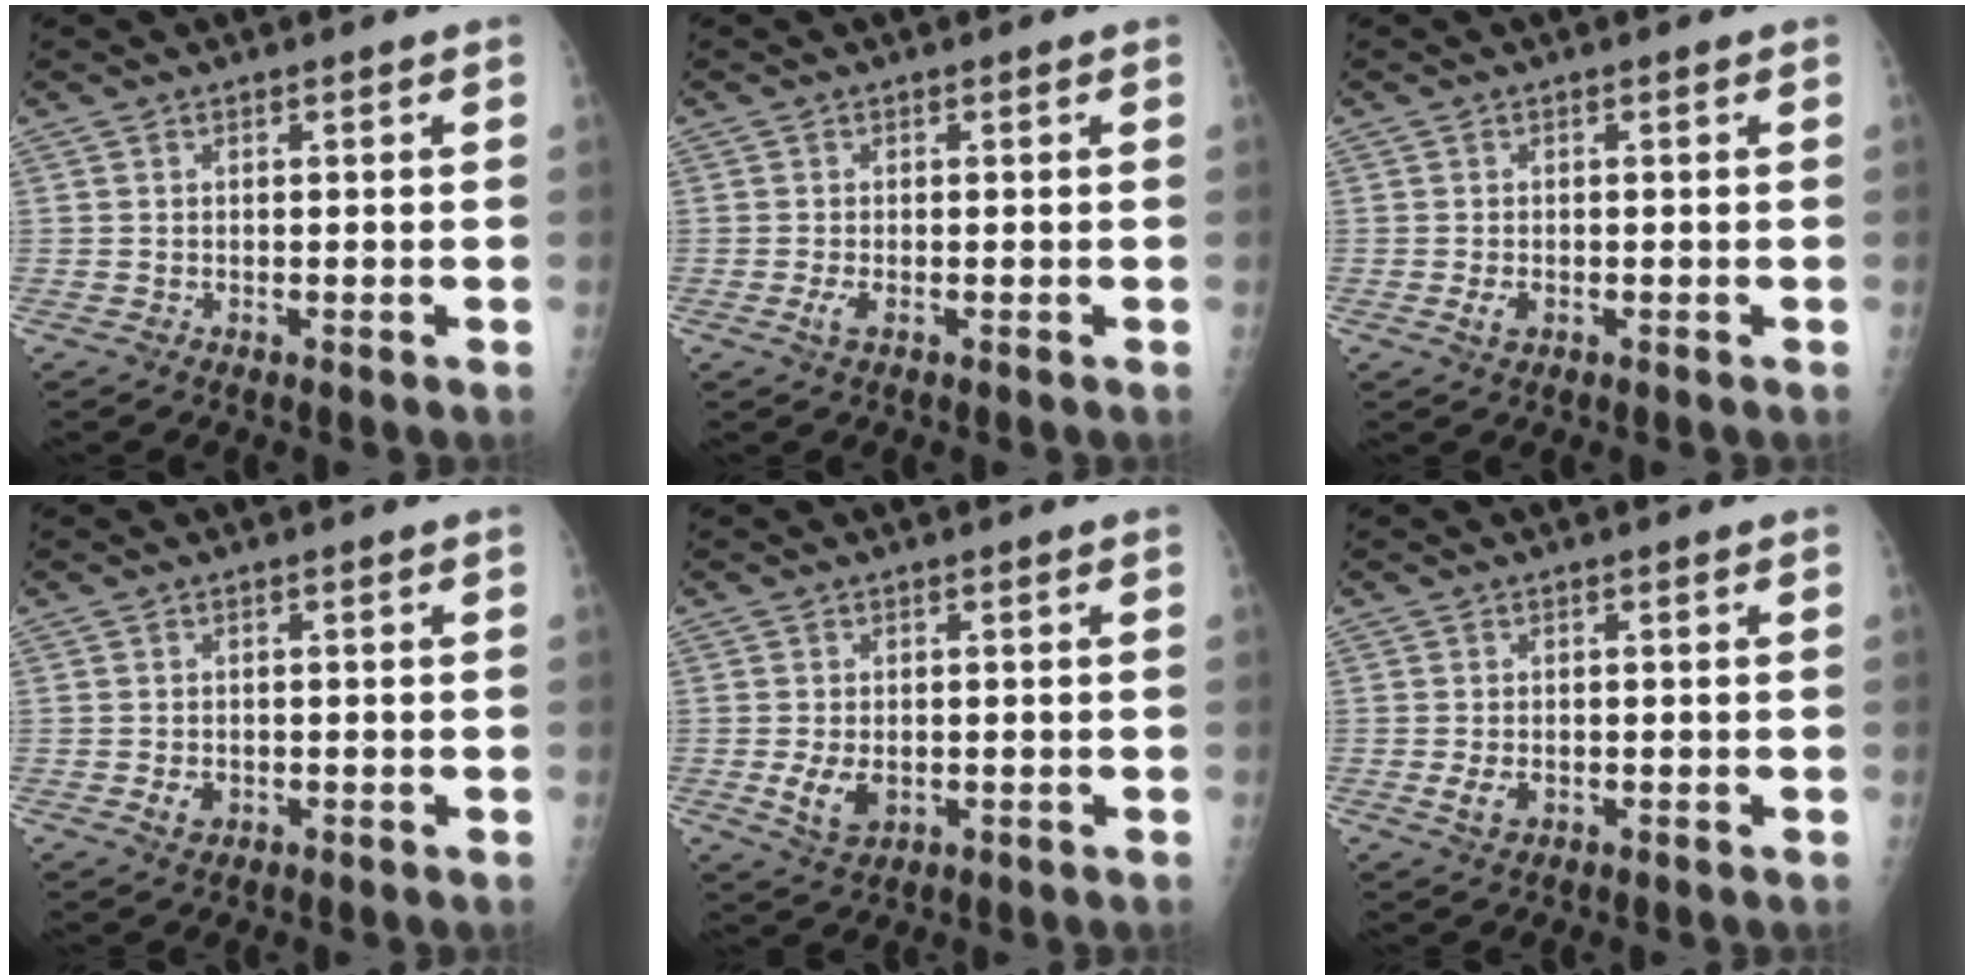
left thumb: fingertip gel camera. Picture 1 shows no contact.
{"total": 1.7, "force": [-0.2, 0.6, 1.6], "torque": [-0.036, -0.003, -0.002]}
{"total": 1.9, "force": [-0.3, 1.1, 1.5], "torque": [-0.029, -0.001, -0.002]}
{"total": 2.0, "force": [-0.4, 1.4, 1.3], "torque": [-0.019, 0.000, -0.002]}
{"total": 4.6, "force": [-0.7, 2.9, 3.5], "torque": [-0.065, -0.009, -0.002]}
{"total": 2.6, "force": [-0.3, 1.6, 2.0], "torque": [-0.039, -0.004, -0.001]}